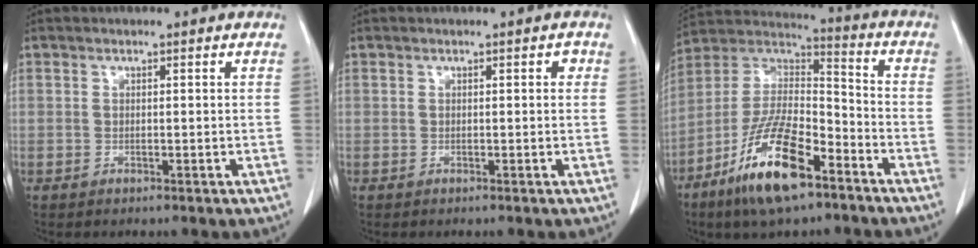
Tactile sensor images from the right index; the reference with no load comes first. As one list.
[{"total": 0.8, "force": [0.2, 0.4, 0.7], "torque": [-0.010, 0.006, 0.004]}, {"total": 16.8, "force": [-9.6, 5.0, 12.8], "torque": [-0.252, -0.003, -0.174]}]